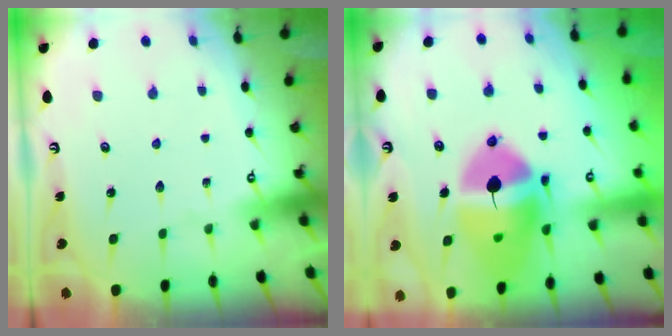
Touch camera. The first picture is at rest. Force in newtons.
{"total": 19.6, "press": 19.5, "slide": 2.7}